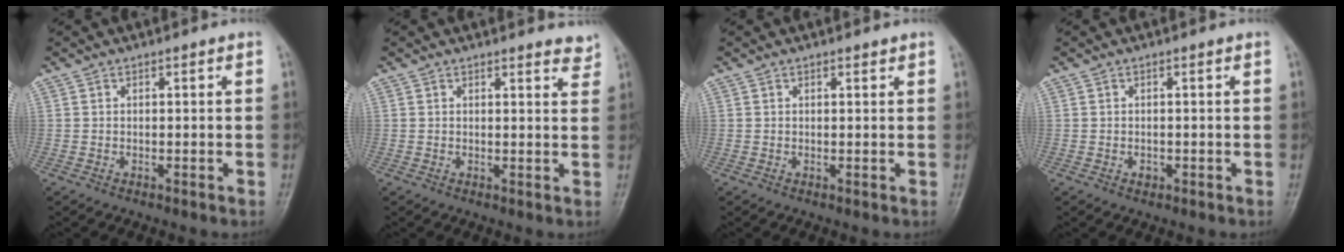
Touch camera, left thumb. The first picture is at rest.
{"total": 3.2, "force": [3.0, 0.9, 0.8], "torque": [0.004, -0.020, 0.021]}
{"total": 0.7, "force": [0.6, 0.3, 0.4], "torque": [-0.008, -0.004, 0.007]}
{"total": 0.9, "force": [-0.3, 0.7, 0.5], "torque": [-0.004, 0.001, -0.003]}